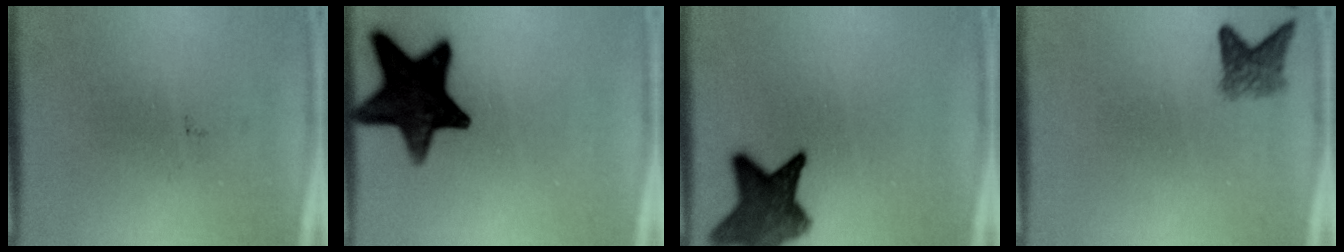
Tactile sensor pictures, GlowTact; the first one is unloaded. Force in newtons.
{"total": 15.3}
{"total": 9.7}
{"total": 2.8}